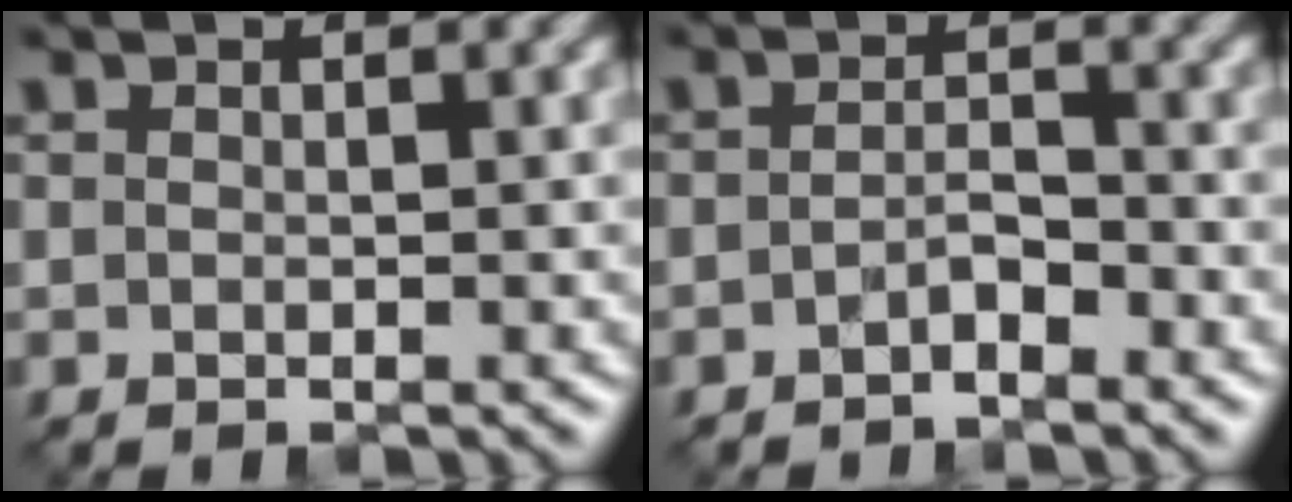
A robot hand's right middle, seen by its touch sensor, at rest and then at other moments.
{"total": 1.6, "force": [-1.1, 0.6, 1.1], "torque": [-0.021, 0.004, -0.022]}